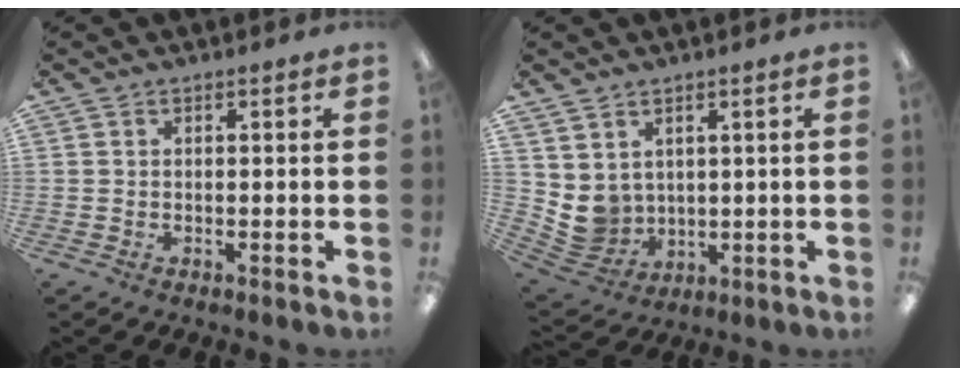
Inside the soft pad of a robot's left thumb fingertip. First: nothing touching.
{"total": 6.3, "force": [3.1, 5.5, 0.7], "torque": [-0.037, -0.025, 0.069]}